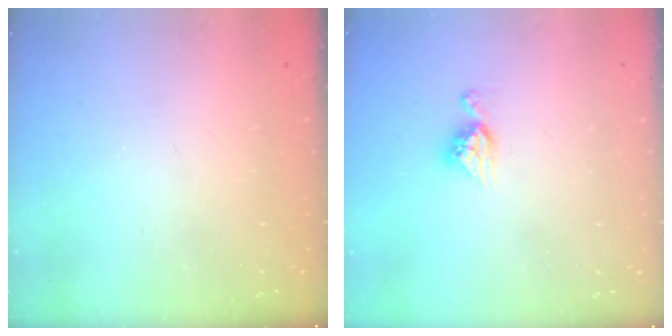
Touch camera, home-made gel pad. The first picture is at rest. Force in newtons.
{"total": 7.7, "press": 7.6, "slide": 0.6}